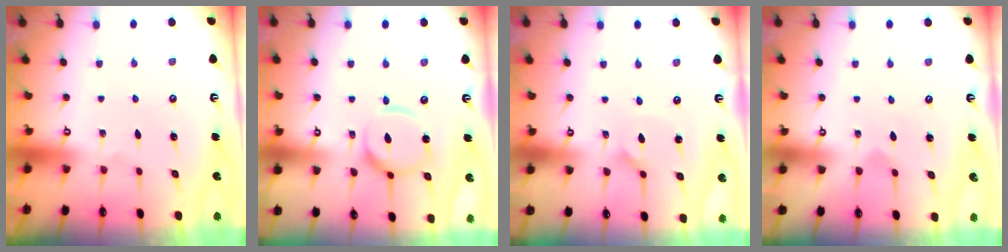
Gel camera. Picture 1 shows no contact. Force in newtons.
{"total": 13.6, "press": 13.5, "slide": 1.4}
{"total": 2.9, "press": 2.9, "slide": 0.1}
{"total": 2.4, "press": 2.4, "slide": 0.3}